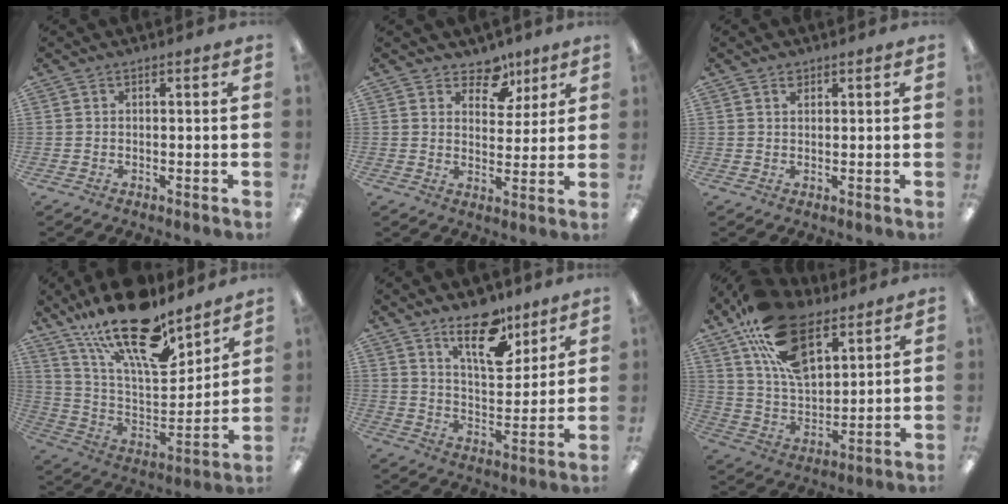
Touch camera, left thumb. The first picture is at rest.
{"total": 7.8, "force": [5.0, 5.2, 2.9], "torque": [-0.030, -0.031, 0.087]}
{"total": 1.5, "force": [1.0, 0.8, 0.7], "torque": [-0.007, -0.003, 0.018]}
{"total": 23.8, "force": [16.1, 9.3, 14.9], "torque": [-0.257, -0.099, 0.278]}
{"total": 14.4, "force": [9.7, 6.4, 8.4], "torque": [-0.115, -0.056, 0.167]}
{"total": 21.2, "force": [11.8, 11.4, 13.5], "torque": [-0.237, -0.044, 0.215]}